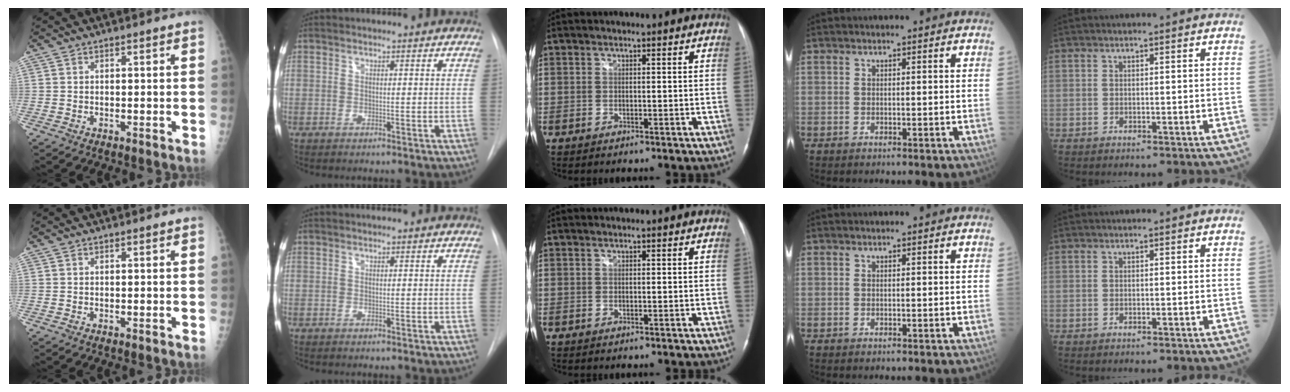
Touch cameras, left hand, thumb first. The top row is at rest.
{}